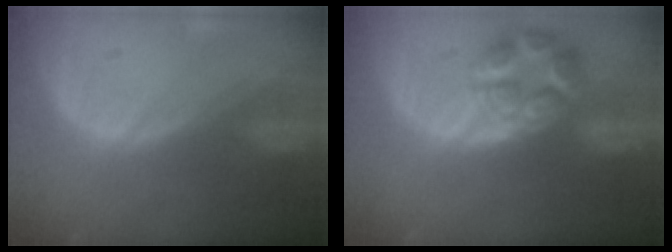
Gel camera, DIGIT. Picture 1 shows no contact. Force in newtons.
{"total": 7.8, "press": 7.0, "slide": 3.5}